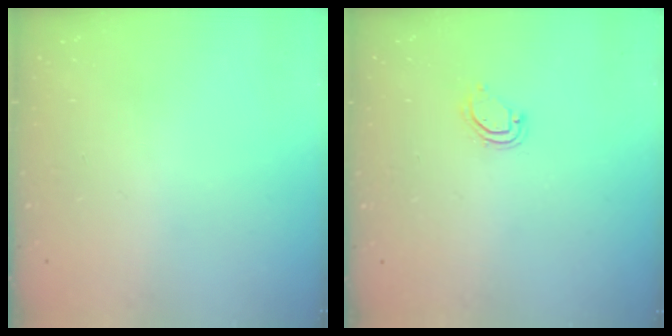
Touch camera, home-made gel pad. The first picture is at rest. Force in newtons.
{"total": 4.7, "press": 4.7, "slide": 0.2}